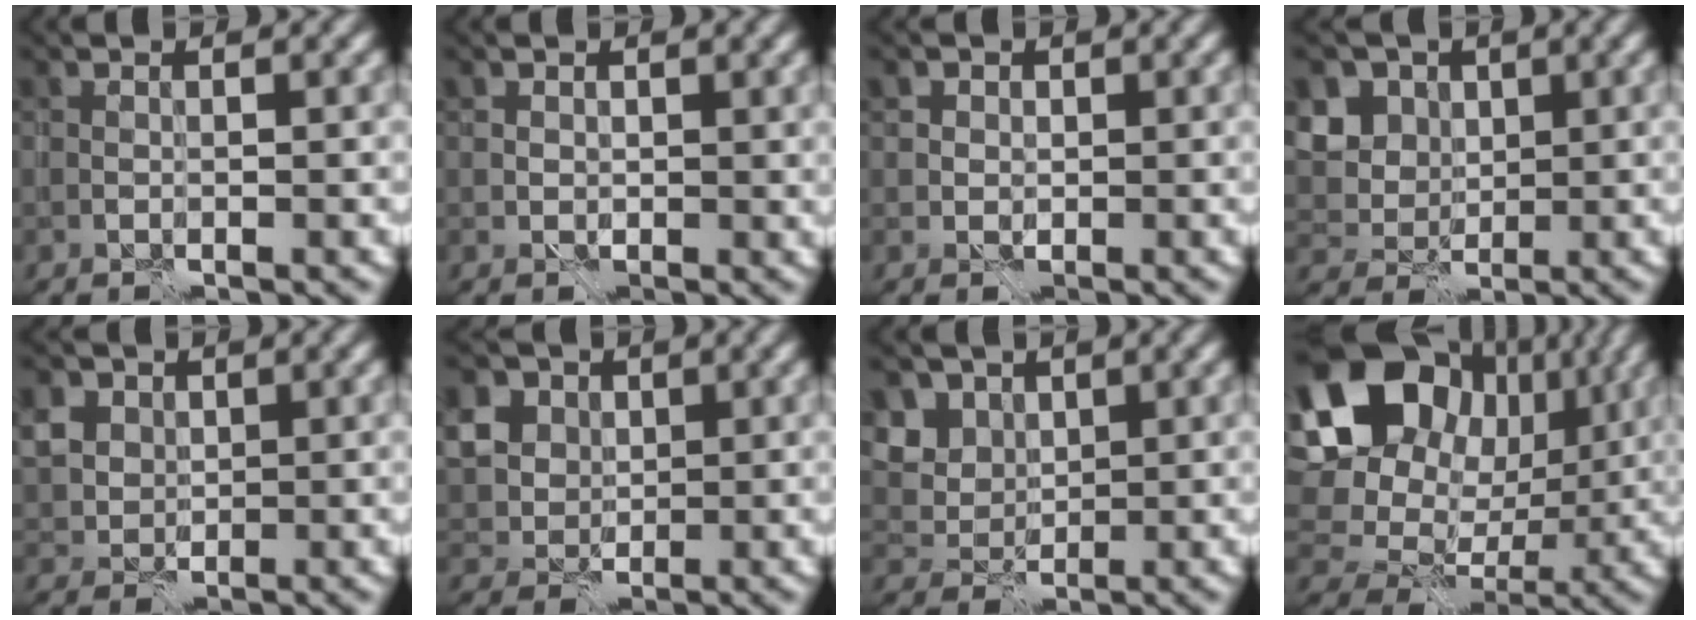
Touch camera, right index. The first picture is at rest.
{"total": 0.9, "force": [0.5, 0.6, 0.3], "torque": [-0.003, -0.002, 0.012]}
{"total": 1.7, "force": [0.7, 1.5, 0.4], "torque": [-0.003, 0.003, 0.010]}
{"total": 5.7, "force": [2.4, 4.7, 2.3], "torque": [-0.059, 0.002, 0.040]}
{"total": 3.5, "force": [1.5, 2.9, 1.3], "torque": [-0.041, 0.002, 0.035]}
{"total": 5.8, "force": [2.3, 4.8, 2.5], "torque": [-0.067, 0.010, 0.038]}
{"total": 4.6, "force": [2.5, 3.4, 1.7], "torque": [-0.054, -0.005, 0.060]}
{"total": 17.5, "force": [4.7, 14.2, 9.1], "torque": [-0.182, 0.032, 0.086]}